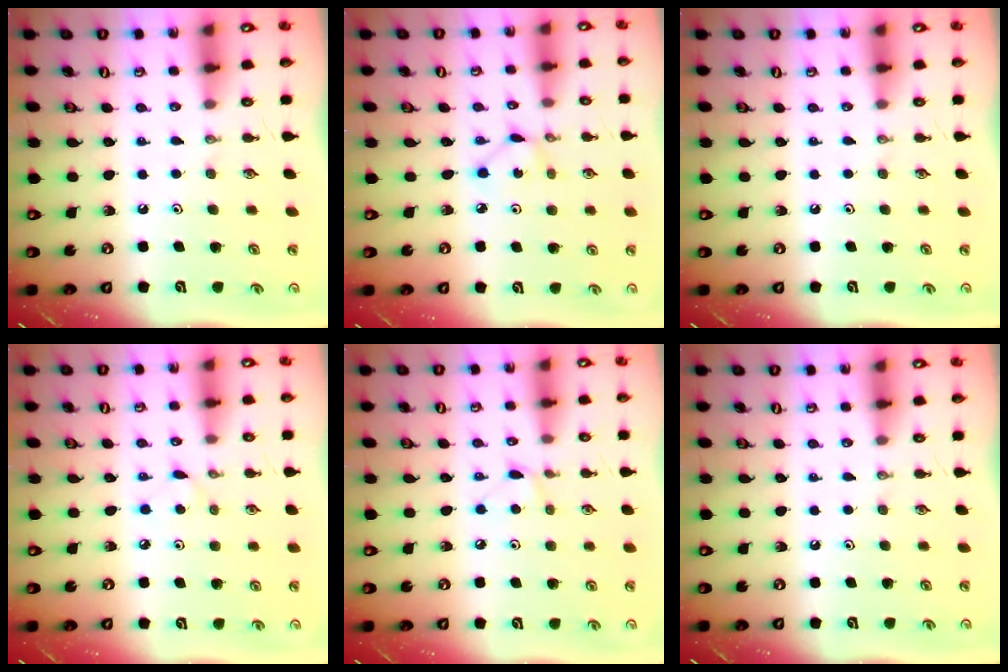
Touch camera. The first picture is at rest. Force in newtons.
{"total": 1.7, "press": 1.7, "slide": 0.1}
{"total": 0.0}
{"total": 3.6, "press": 3.6, "slide": 0.5}
{"total": 4.8, "press": 4.7, "slide": 0.6}
{"total": 0.0}